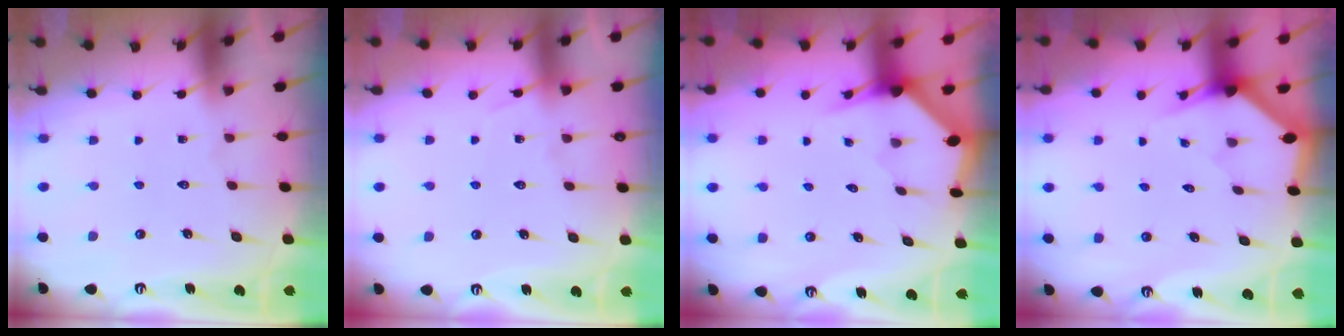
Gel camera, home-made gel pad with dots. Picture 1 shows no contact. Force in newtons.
{"total": 6.4, "press": 6.4, "slide": 0.8}
{"total": 3.0, "press": 3.0, "slide": 0.2}
{"total": 2.4, "press": 2.4, "slide": 0.2}